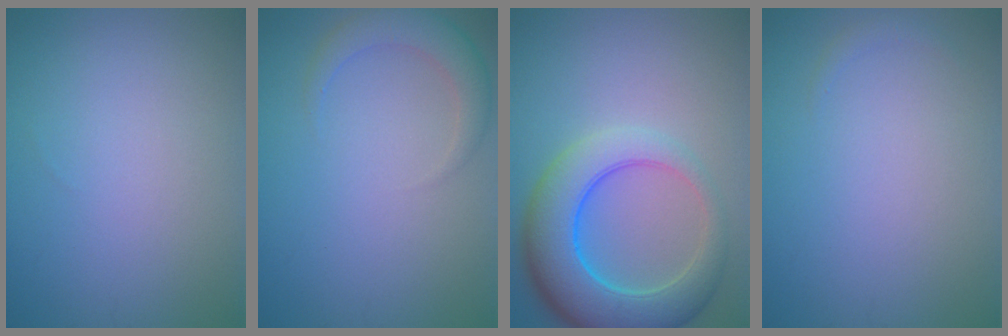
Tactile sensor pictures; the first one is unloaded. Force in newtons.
{"total": 2.7, "press": 2.7, "slide": 0.2}
{"total": 7.9, "press": 7.9, "slide": 0.3}
{"total": 0.5, "press": 0.5, "slide": 0.1}